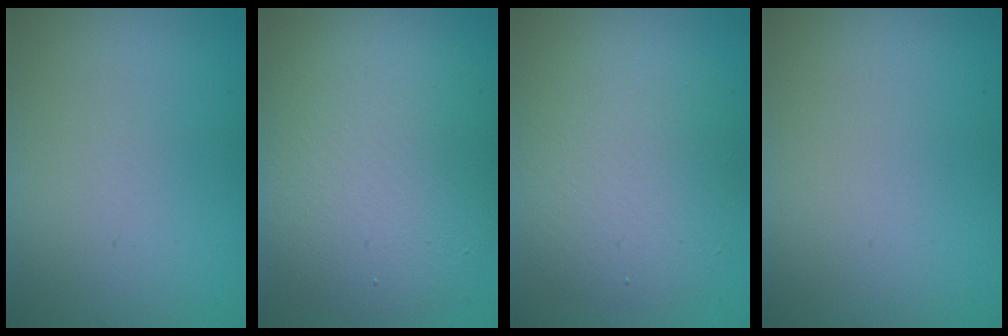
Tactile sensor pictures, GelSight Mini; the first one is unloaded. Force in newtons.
{"total": 9.0, "press": 9.0, "slide": 0.2}
{"total": 5.6, "press": 5.6, "slide": 0.5}
{"total": 0.0}